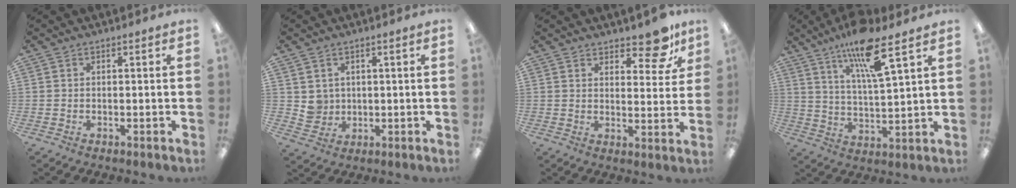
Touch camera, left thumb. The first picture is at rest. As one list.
[{"total": 3.9, "force": [1.6, 3.5, 0.2], "torque": [-0.009, -0.003, 0.031]}, {"total": 9.0, "force": [7.1, 3.4, 4.4], "torque": [-0.040, -0.048, 0.120]}, {"total": 13.4, "force": [8.9, 2.7, 9.6], "torque": [-0.174, -0.040, 0.149]}]